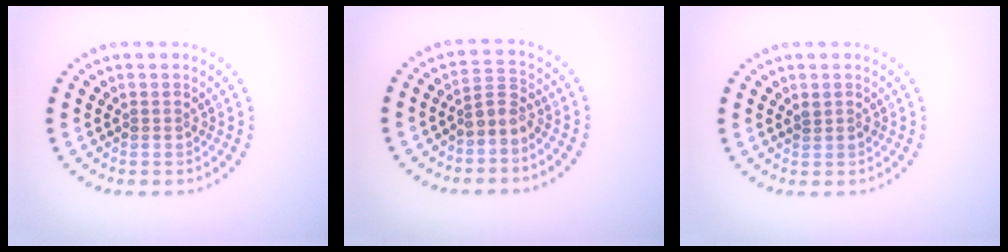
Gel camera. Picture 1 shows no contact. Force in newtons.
{"total": 1.9, "press": 1.5, "slide": 1.2}
{"total": 0.6, "press": 0.6, "slide": 0.2}